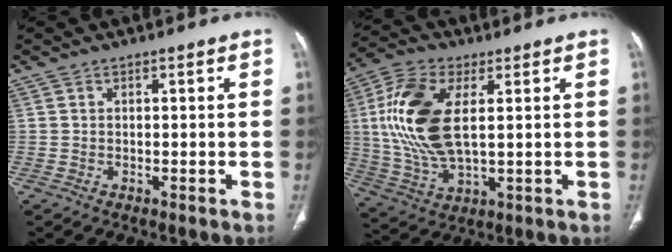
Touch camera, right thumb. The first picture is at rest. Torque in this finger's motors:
{"motor_torque": [-0.98, 2.40, 1.69, 0.49, 0.23]}